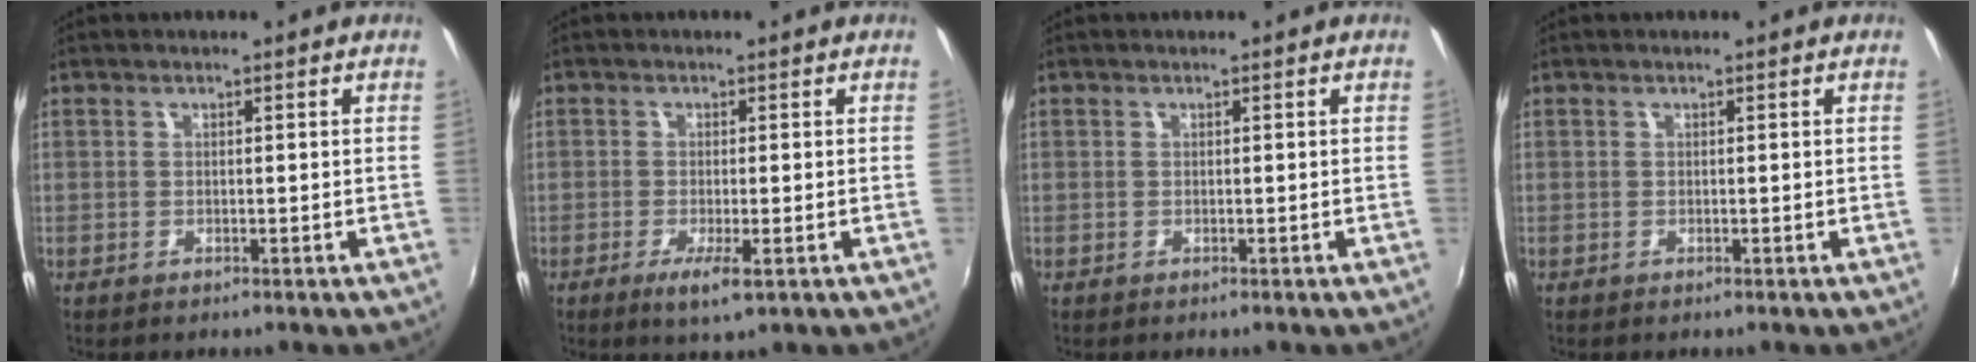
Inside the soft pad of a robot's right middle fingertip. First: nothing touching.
{"total": 3.7, "force": [-1.4, 0.2, 3.4], "torque": [-0.071, -0.014, -0.027]}
{"total": 0.0}
{"total": 0.0}